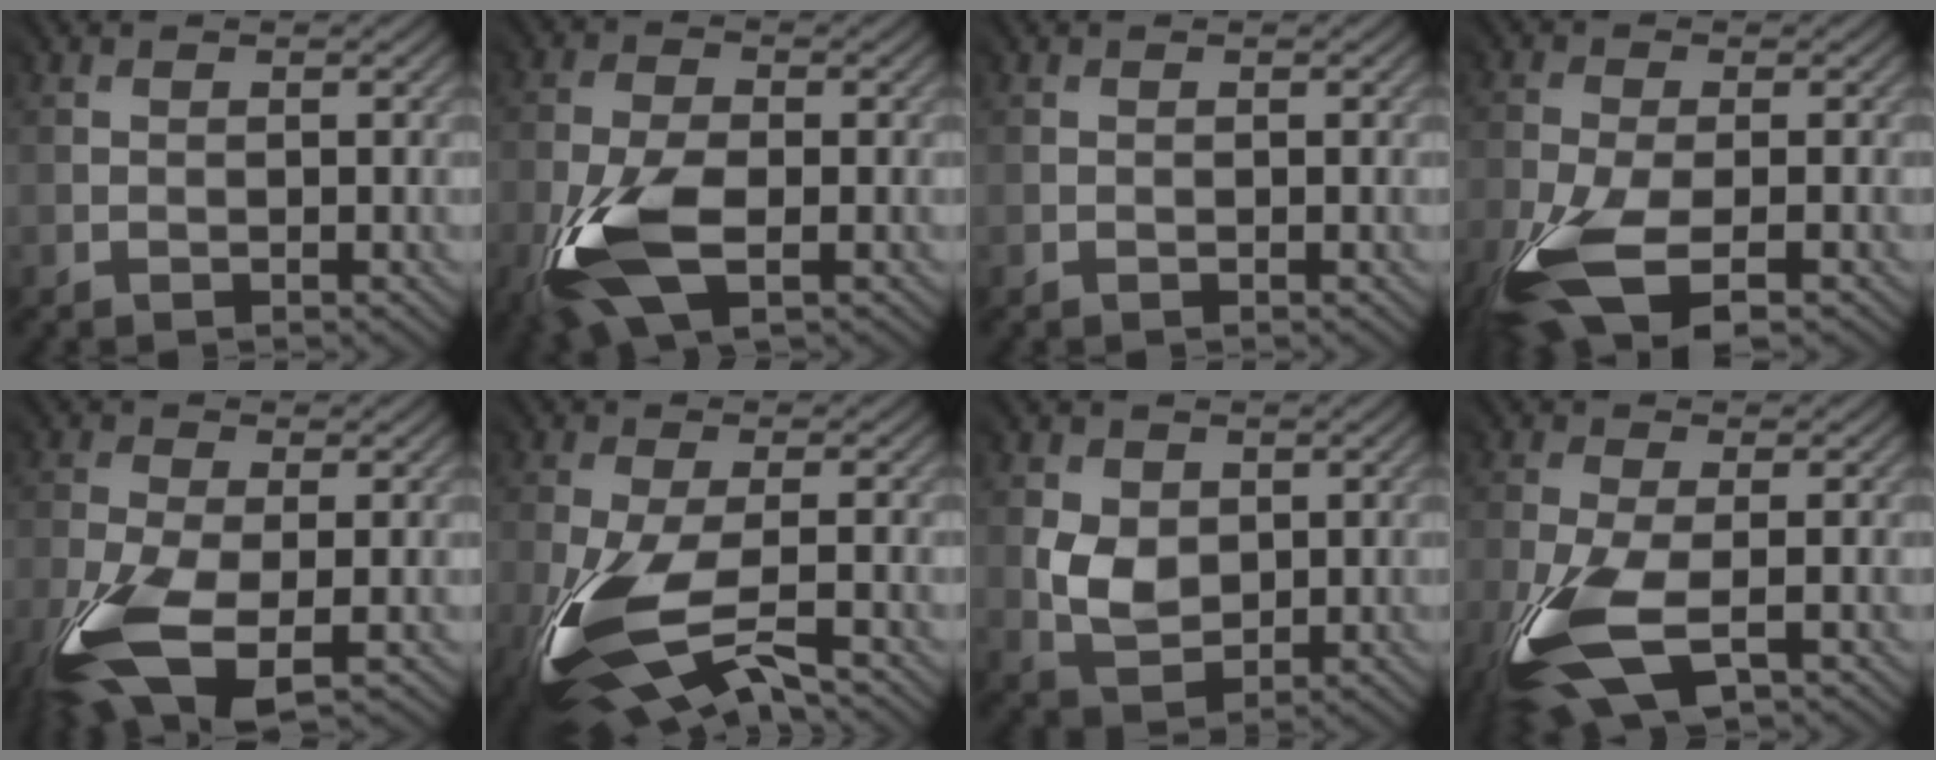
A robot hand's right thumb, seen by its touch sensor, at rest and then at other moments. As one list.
[{"total": 9.7, "force": [-3.9, 4.6, 7.6], "torque": [-0.184, -0.012, -0.077]}, {"total": 0.0}, {"total": 10.0, "force": [-5.6, 3.7, 7.4], "torque": [-0.183, -0.020, -0.112]}, {"total": 10.9, "force": [-5.4, 4.6, 8.2], "torque": [-0.210, -0.030, -0.107]}, {"total": 11.4, "force": [-5.4, 4.2, 9.1], "torque": [-0.233, -0.031, -0.104]}, {"total": 4.0, "force": [0.8, 3.5, 2.0], "torque": [-0.050, -0.005, 0.018]}, {"total": 9.6, "force": [-4.6, 3.6, 7.6], "torque": [-0.200, -0.019, -0.092]}]